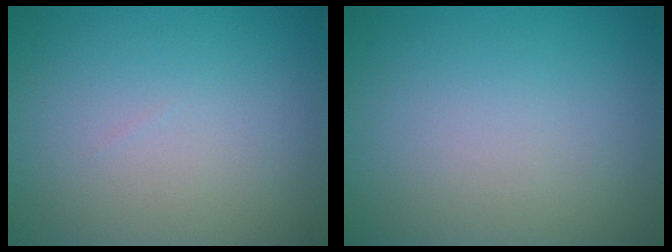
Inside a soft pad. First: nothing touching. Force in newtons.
{"total": 0.0}